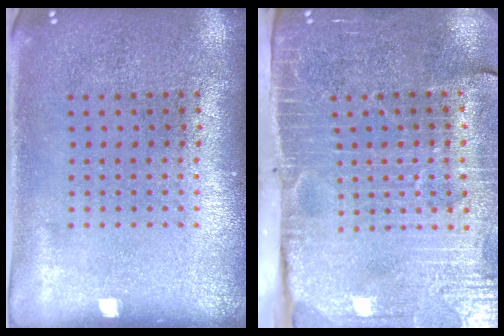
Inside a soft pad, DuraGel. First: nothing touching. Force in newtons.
{"total": 3.9, "press": 3.6, "slide": 1.4}